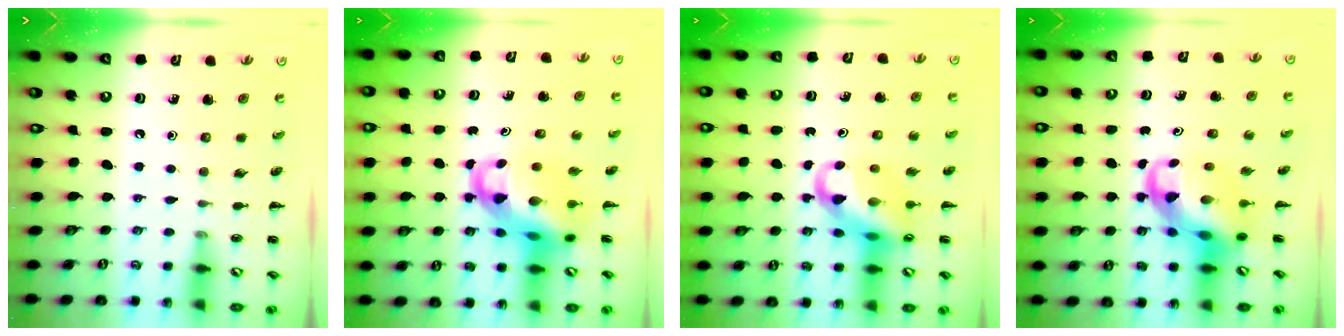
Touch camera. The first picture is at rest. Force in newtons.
{"total": 10.3, "press": 9.9, "slide": 2.7}
{"total": 12.0, "press": 11.6, "slide": 3.0}
{"total": 7.2, "press": 6.9, "slide": 2.0}